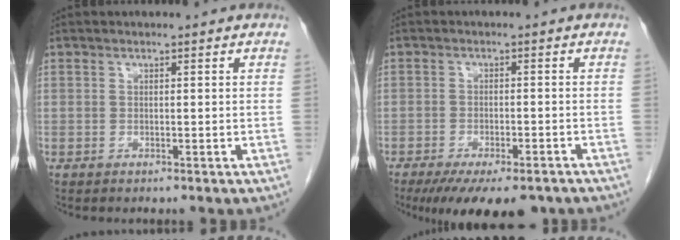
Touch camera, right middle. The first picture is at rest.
{"total": 12.5, "force": [-9.6, 3.9, 7.0], "torque": [-0.108, -0.020, -0.132]}